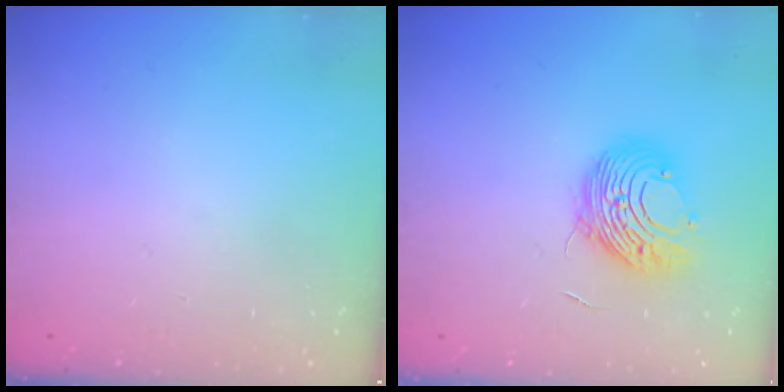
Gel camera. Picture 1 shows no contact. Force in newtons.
{"total": 11.1, "press": 11.1, "slide": 0.9}